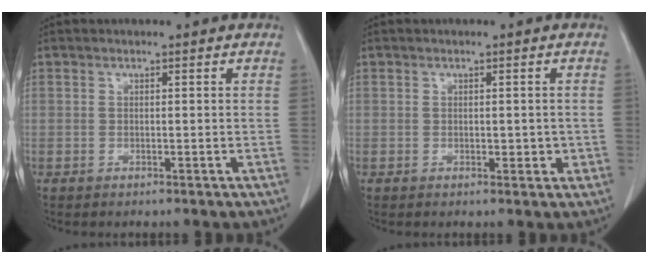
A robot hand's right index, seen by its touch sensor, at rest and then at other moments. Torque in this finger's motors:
{"motor_torque": [0.02, 0.20, 0.09, 0.05]}